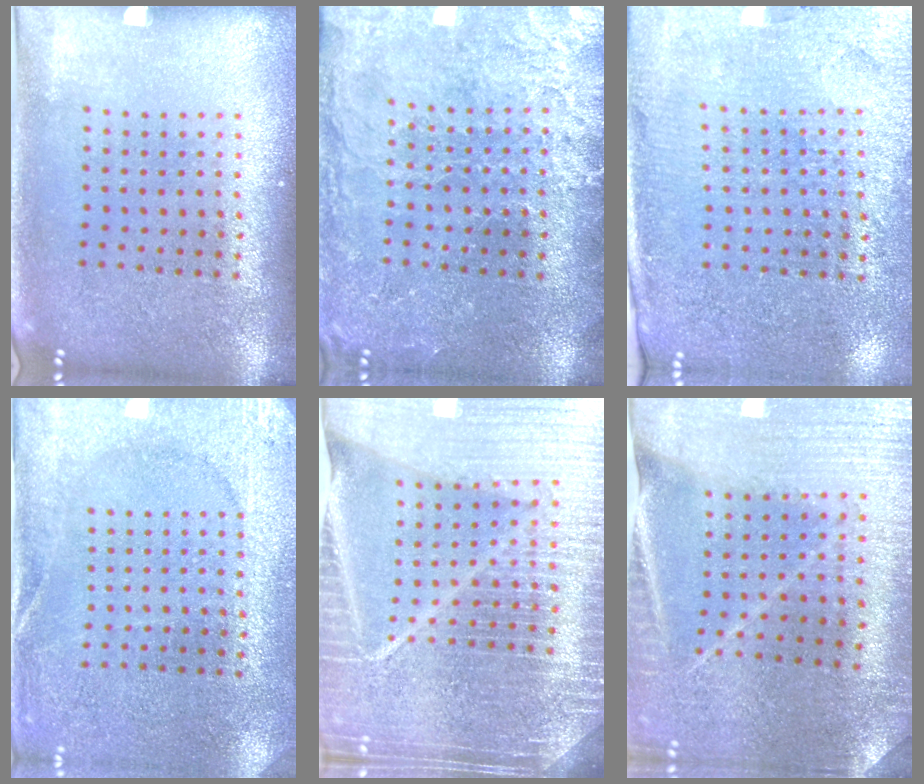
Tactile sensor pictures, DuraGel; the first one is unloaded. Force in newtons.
{"total": 3.2, "press": 3.1, "slide": 0.7}
{"total": 3.1, "press": 2.9, "slide": 0.9}
{"total": 2.6, "press": 2.6, "slide": 0.4}
{"total": 6.7, "press": 5.8, "slide": 3.4}
{"total": 1.7, "press": 1.7, "slide": 0.1}